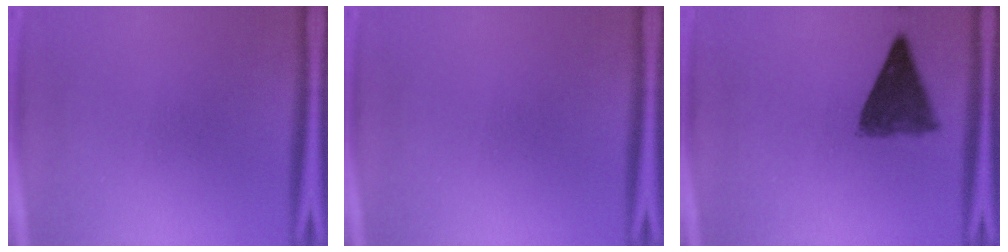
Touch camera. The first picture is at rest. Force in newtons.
{"total": 0.0}
{"total": 7.7}